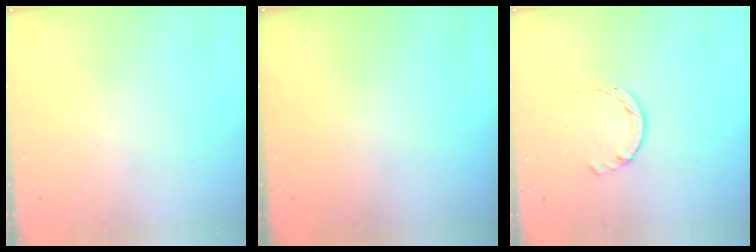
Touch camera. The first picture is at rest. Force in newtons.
{"total": 0.0}
{"total": 1.7, "press": 1.7, "slide": 0.3}